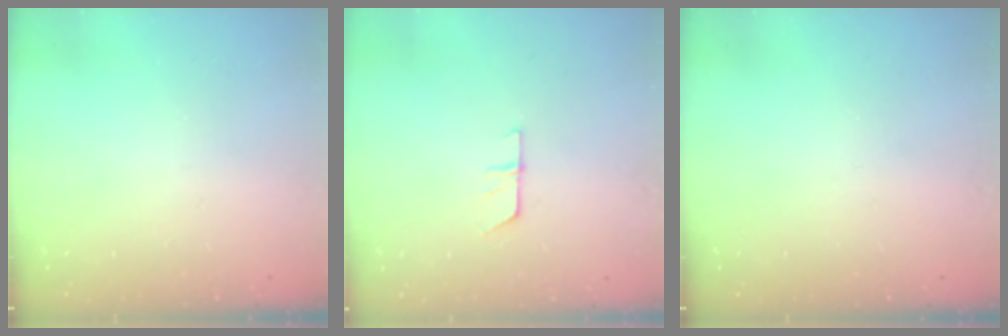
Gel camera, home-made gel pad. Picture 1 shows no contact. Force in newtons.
{"total": 5.4, "press": 5.4, "slide": 0.4}
{"total": 0.0}